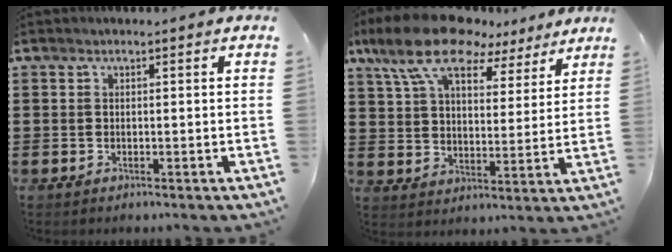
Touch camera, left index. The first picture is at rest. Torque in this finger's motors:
{"motor_torque": [1.04, -1.10, 1.07, 0.21]}